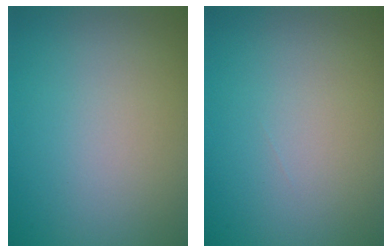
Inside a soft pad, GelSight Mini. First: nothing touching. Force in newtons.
{"total": 0.0}